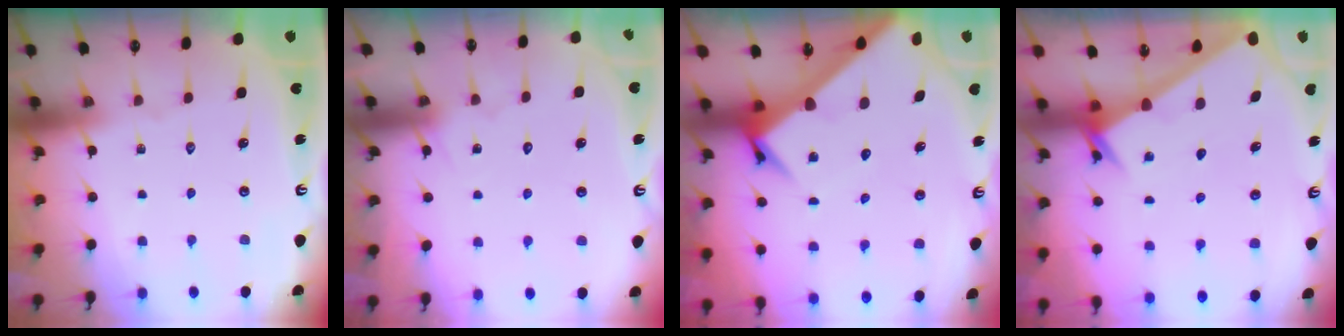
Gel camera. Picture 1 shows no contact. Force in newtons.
{"total": 5.6, "press": 5.6, "slide": 0.4}
{"total": 6.0, "press": 5.9, "slide": 0.5}
{"total": 2.0, "press": 2.0, "slide": 0.2}